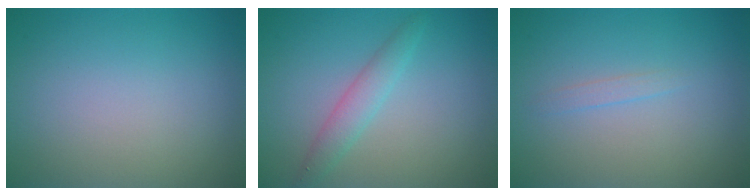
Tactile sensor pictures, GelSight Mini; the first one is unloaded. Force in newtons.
{"total": 2.1, "press": 2.1, "slide": 0.0}
{"total": 0.7, "press": 0.7, "slide": 0.1}